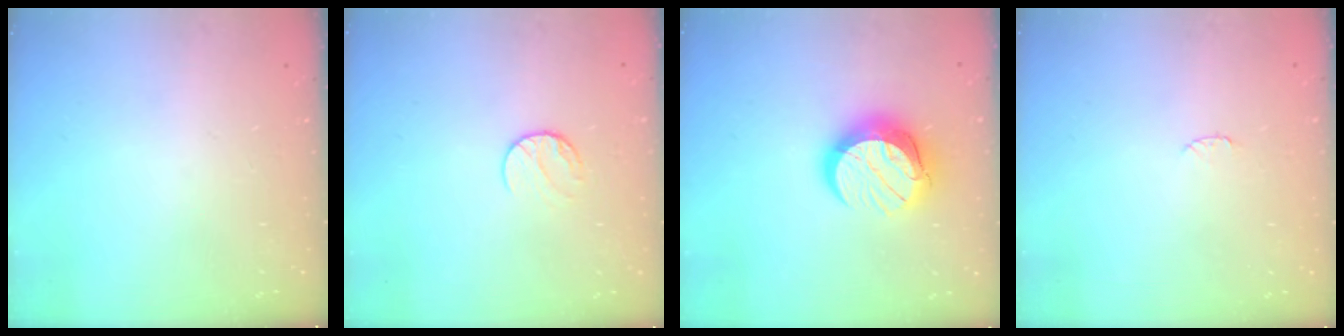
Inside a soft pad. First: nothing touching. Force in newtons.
{"total": 7.3, "press": 7.2, "slide": 0.6}
{"total": 13.1, "press": 13.0, "slide": 1.1}
{"total": 4.1, "press": 4.1, "slide": 0.5}